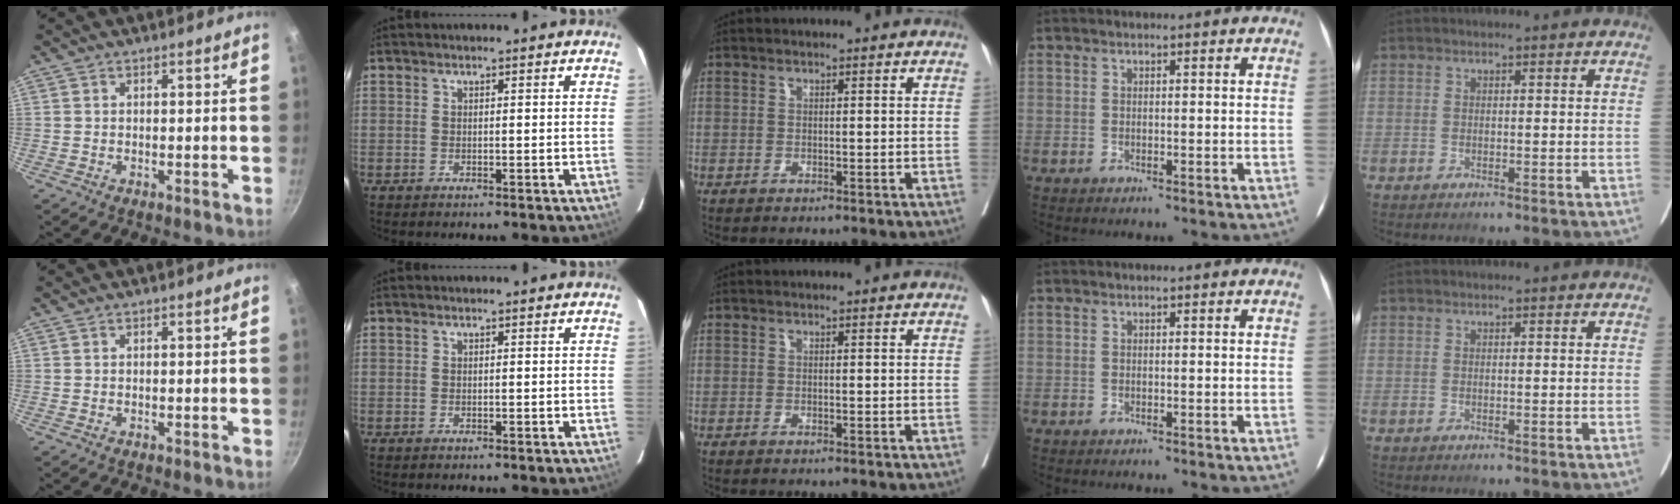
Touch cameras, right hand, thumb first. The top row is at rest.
{}